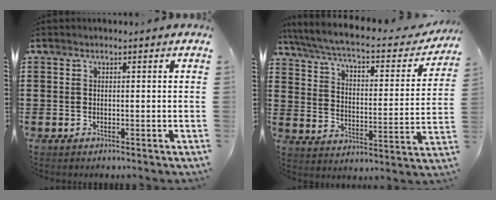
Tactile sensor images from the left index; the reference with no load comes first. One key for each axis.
{"total": 5.5, "fx": 4.7, "fy": 0.5, "fz": 2.8, "tx": -0.078, "ty": -0.038, "tz": 0.073}